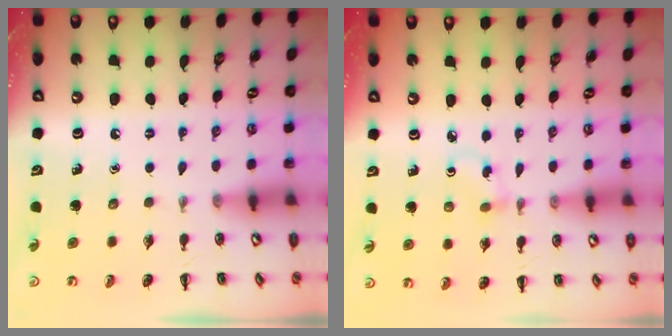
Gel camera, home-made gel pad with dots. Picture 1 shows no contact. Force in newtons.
{"total": 2.3, "press": 2.0, "slide": 1.1}